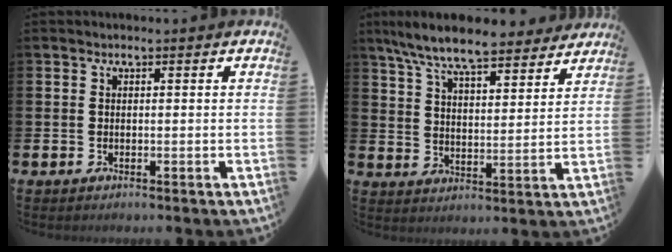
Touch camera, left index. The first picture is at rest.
{"total": 9.1, "force": [8.4, 1.3, 3.3], "torque": [-0.093, -0.043, 0.150]}